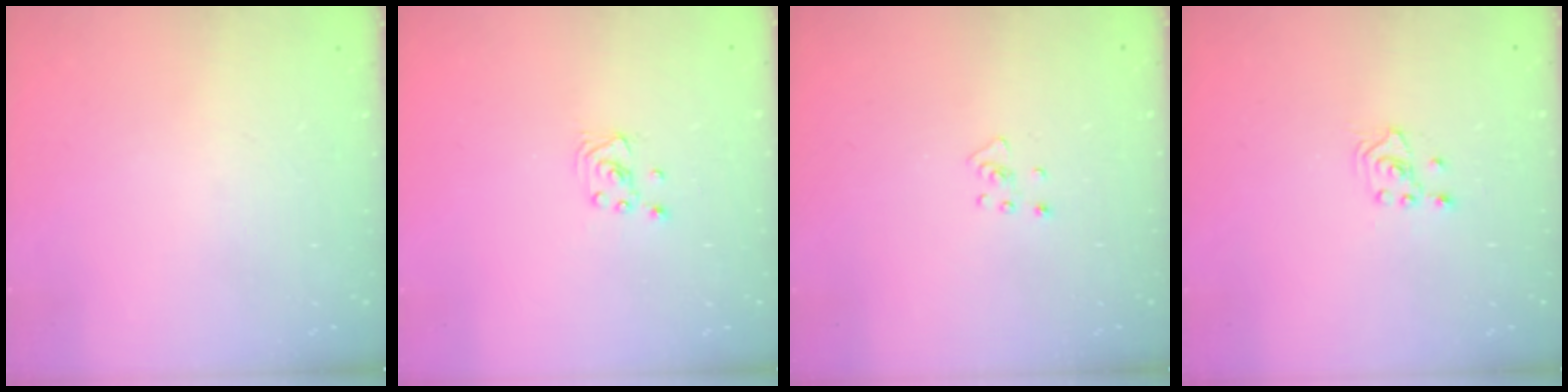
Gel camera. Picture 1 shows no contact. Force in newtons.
{"total": 2.3, "press": 2.3, "slide": 0.2}
{"total": 3.6, "press": 3.6, "slide": 0.2}
{"total": 2.5, "press": 2.4, "slide": 0.9}